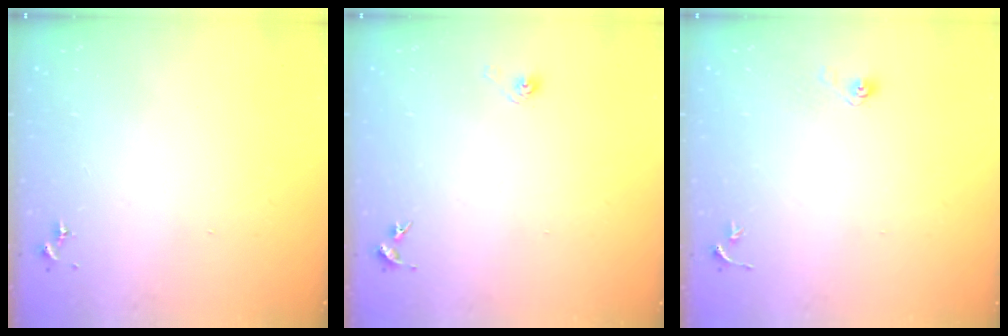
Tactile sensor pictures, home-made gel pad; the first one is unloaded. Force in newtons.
{"total": 2.9, "press": 2.6, "slide": 1.4}
{"total": 3.6, "press": 3.0, "slide": 2.1}